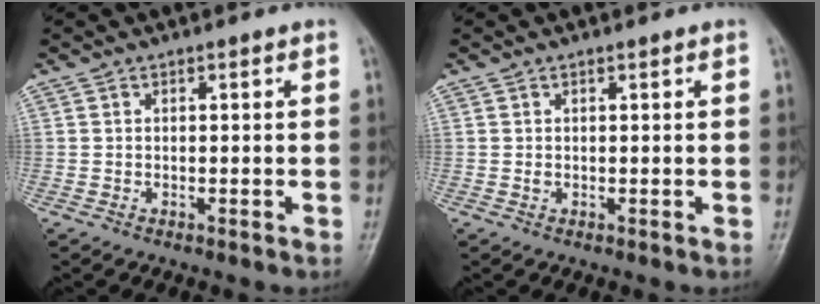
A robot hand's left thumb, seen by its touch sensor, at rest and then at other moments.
{"total": 0.6, "force": [0.3, 0.3, 0.4], "torque": [-0.005, -0.001, 0.006]}